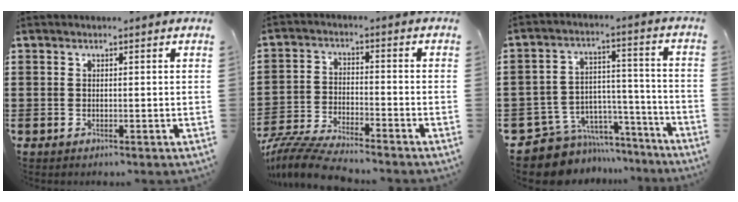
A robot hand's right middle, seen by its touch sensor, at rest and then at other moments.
{"total": 6.7, "force": [-6.4, 0.2, 1.9], "torque": [-0.053, -0.007, -0.128]}
{"total": 8.8, "force": [-7.6, 4.2, 1.5], "torque": [-0.041, 0.012, -0.142]}